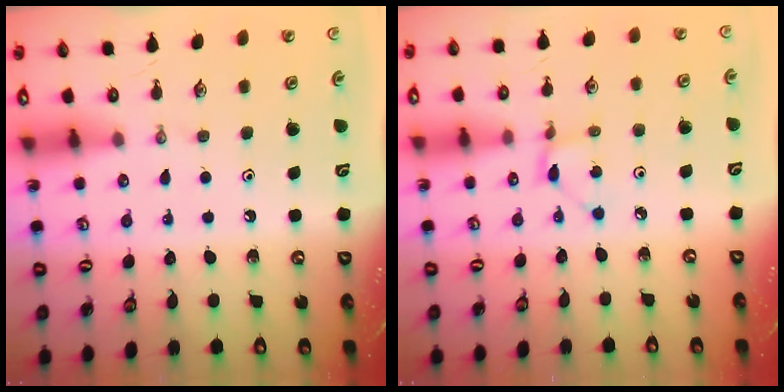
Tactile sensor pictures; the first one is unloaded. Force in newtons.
{"total": 2.1, "press": 2.0, "slide": 0.2}